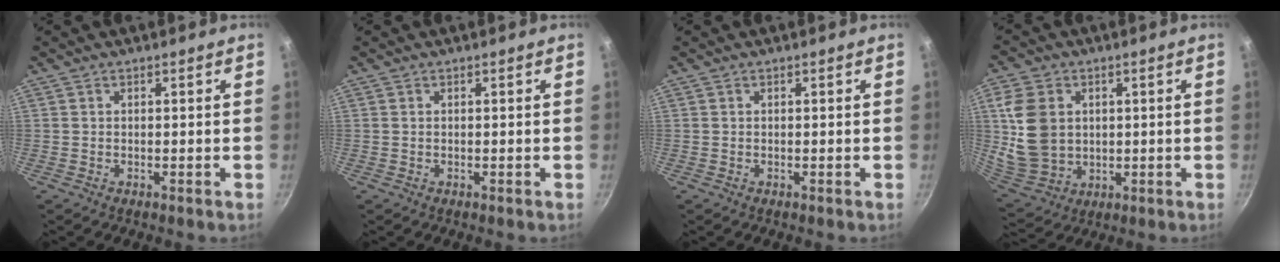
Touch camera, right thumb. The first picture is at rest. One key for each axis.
{"total": 0.0}
{"total": 0.0}
{"total": 13.2, "fx": 2.1, "fy": 10.3, "fz": 7.9, "tx": -0.140, "ty": -0.009, "tz": 0.057}